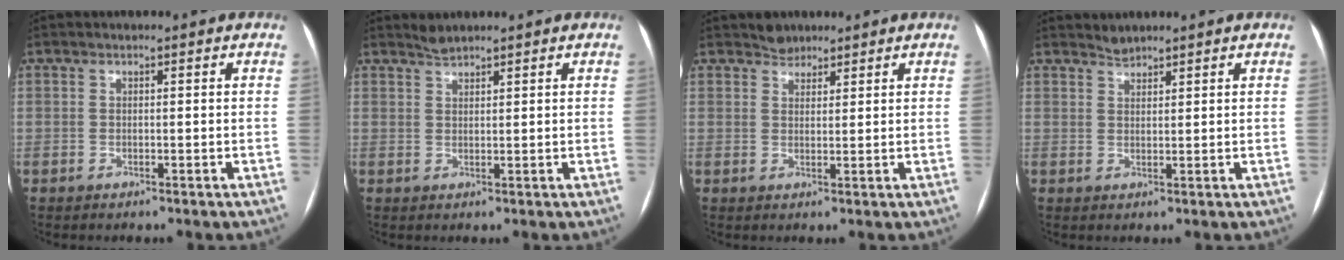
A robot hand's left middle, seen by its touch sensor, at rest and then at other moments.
{"total": 1.5, "force": [1.5, 0.0, 0.1], "torque": [-0.005, 0.006, 0.033]}
{"total": 2.3, "force": [1.9, 1.2, 0.0], "torque": [0.004, 0.005, 0.030]}
{"total": 1.4, "force": [1.4, 0.2, -0.2], "torque": [0.000, 0.004, 0.029]}